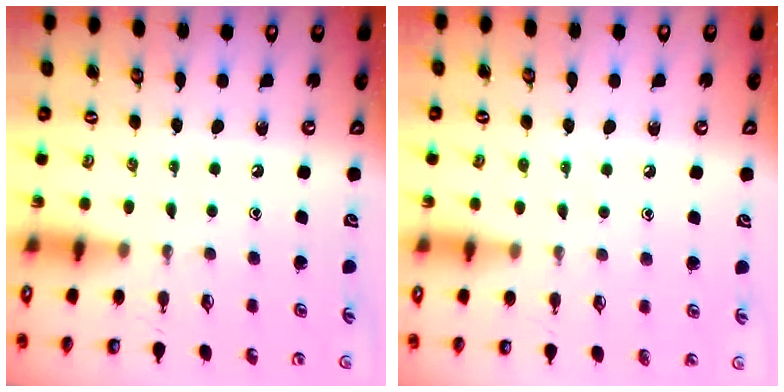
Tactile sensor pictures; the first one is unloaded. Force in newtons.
{"total": 4.3, "press": 4.2, "slide": 0.5}